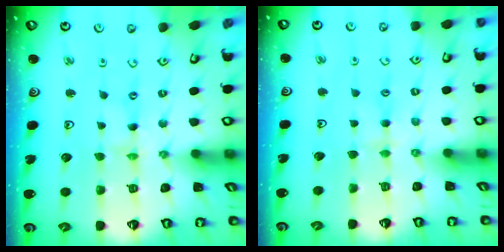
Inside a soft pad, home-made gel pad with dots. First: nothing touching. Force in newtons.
{"total": 3.1, "press": 3.1, "slide": 0.5}